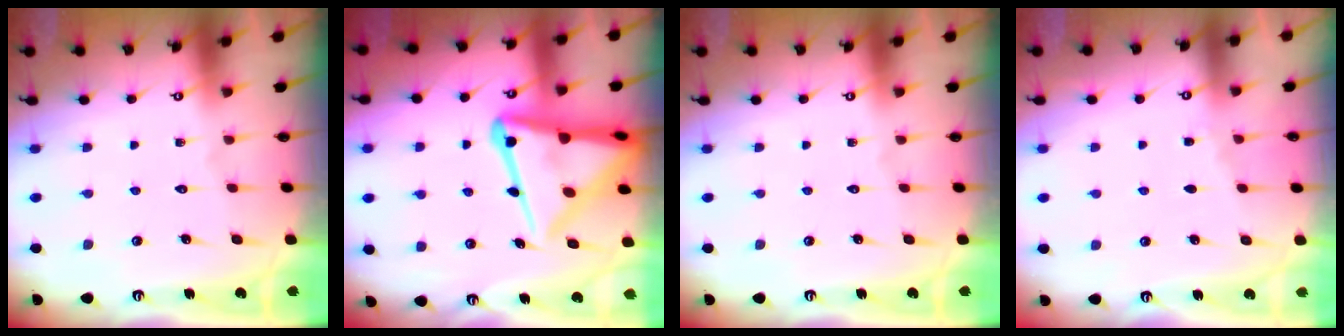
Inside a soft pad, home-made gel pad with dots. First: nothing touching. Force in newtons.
{"total": 17.2, "press": 17.2, "slide": 1.5}
{"total": 0.0}
{"total": 2.7, "press": 2.6, "slide": 0.5}